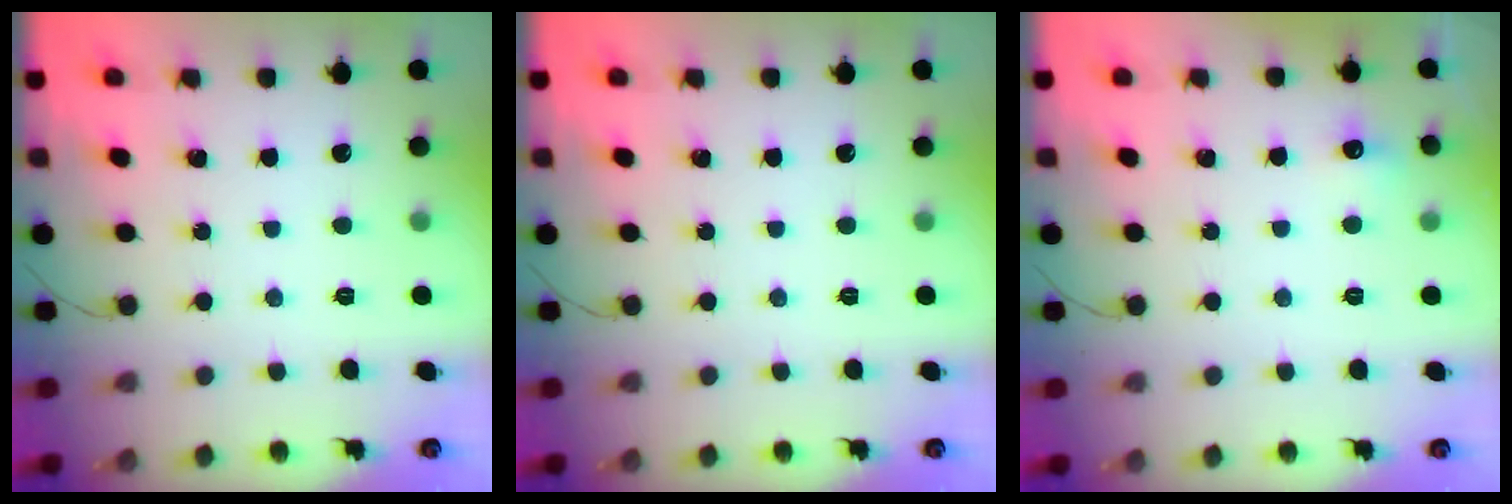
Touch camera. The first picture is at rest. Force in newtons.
{"total": 0.0}
{"total": 4.6, "press": 4.5, "slide": 1.2}